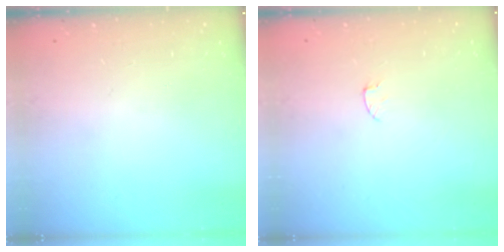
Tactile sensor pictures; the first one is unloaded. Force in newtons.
{"total": 2.5, "press": 2.5, "slide": 0.2}